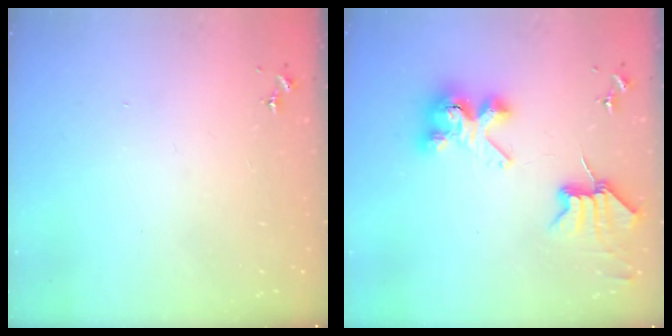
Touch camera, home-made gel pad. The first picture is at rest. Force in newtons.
{"total": 7.4, "press": 7.4, "slide": 0.3}